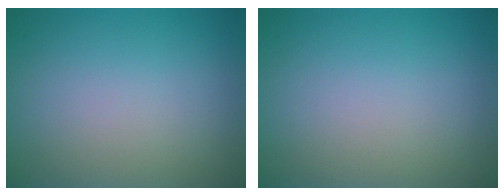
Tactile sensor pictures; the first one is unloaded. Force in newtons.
{"total": 0.0}